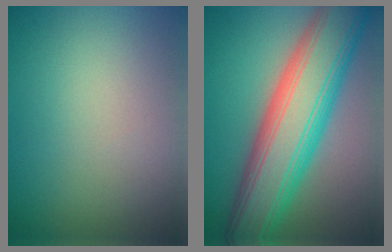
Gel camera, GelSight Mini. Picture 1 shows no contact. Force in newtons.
{"total": 11.7, "press": 11.6, "slide": 0.3}